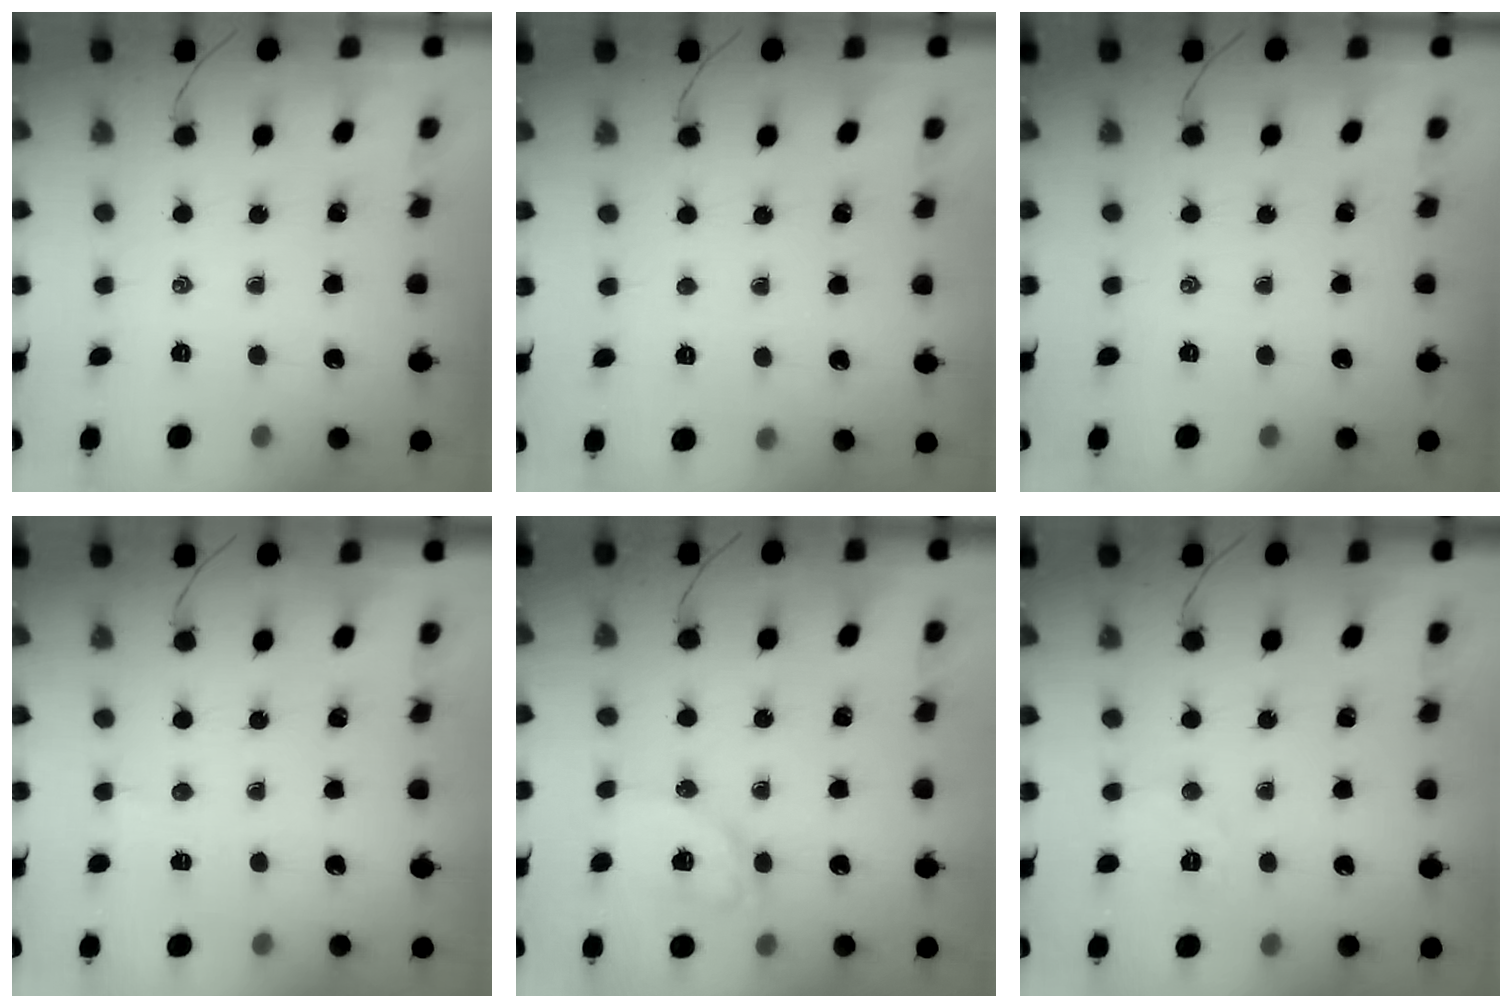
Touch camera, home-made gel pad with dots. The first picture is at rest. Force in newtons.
{"total": 1.8, "press": 1.7, "slide": 0.5}
{"total": 0.0}
{"total": 2.9, "press": 2.7, "slide": 1.0}
{"total": 10.5, "press": 10.4, "slide": 1.4}
{"total": 6.4, "press": 6.3, "slide": 1.2}